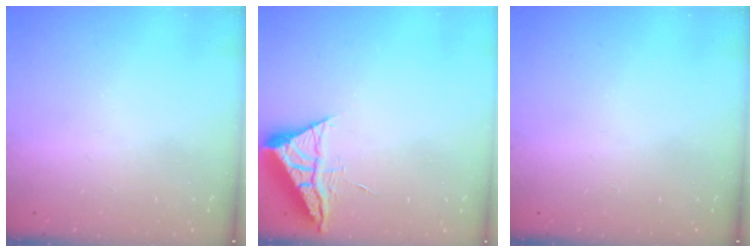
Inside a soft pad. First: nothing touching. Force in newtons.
{"total": 6.0, "press": 5.9, "slide": 0.4}
{"total": 0.0}